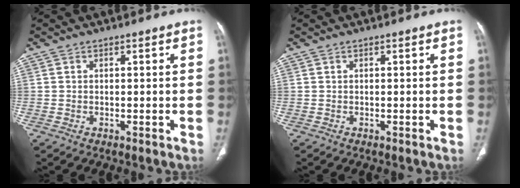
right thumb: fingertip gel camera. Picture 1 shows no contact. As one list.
[{"total": 0.0}]